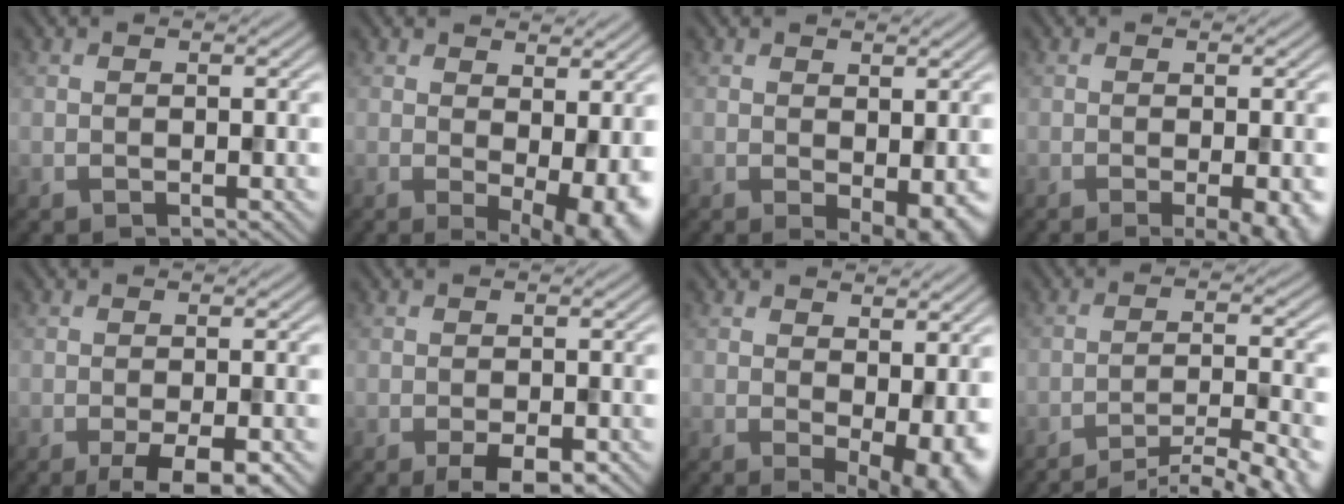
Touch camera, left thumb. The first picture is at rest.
{"total": 7.2, "force": [0.2, 2.8, 6.6], "torque": [-0.088, -0.011, 0.015]}
{"total": 3.7, "force": [-0.5, 1.6, 3.3], "torque": [-0.045, -0.008, -0.002]}
{"total": 5.0, "force": [-1.9, 1.1, 4.5], "torque": [-0.058, 0.002, -0.021]}
{"total": 5.4, "force": [-2.9, 1.4, 4.3], "torque": [-0.064, 0.003, -0.039]}
{"total": 3.8, "force": [-2.2, 1.2, 2.8], "torque": [-0.039, 0.002, -0.029]}
{"total": 6.3, "force": [0.1, 2.5, 5.8], "torque": [-0.082, -0.011, 0.014]}
{"total": 11.1, "force": [-9.4, 1.6, 5.7], "torque": [-0.089, 0.003, -0.123]}